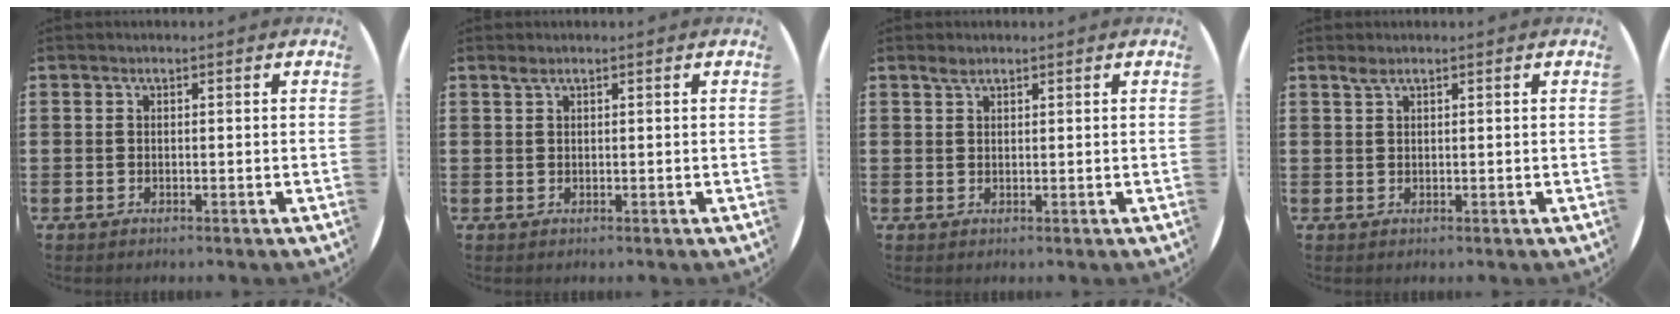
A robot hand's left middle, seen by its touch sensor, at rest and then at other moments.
{"total": 0.6, "force": [0.5, 0.0, 0.4], "torque": [-0.008, 0.000, 0.009]}
{"total": 1.3, "force": [1.1, 0.4, 0.6], "torque": [-0.013, 0.003, 0.020]}
{"total": 0.9, "force": [0.7, 0.1, 0.5], "torque": [-0.011, 0.002, 0.013]}